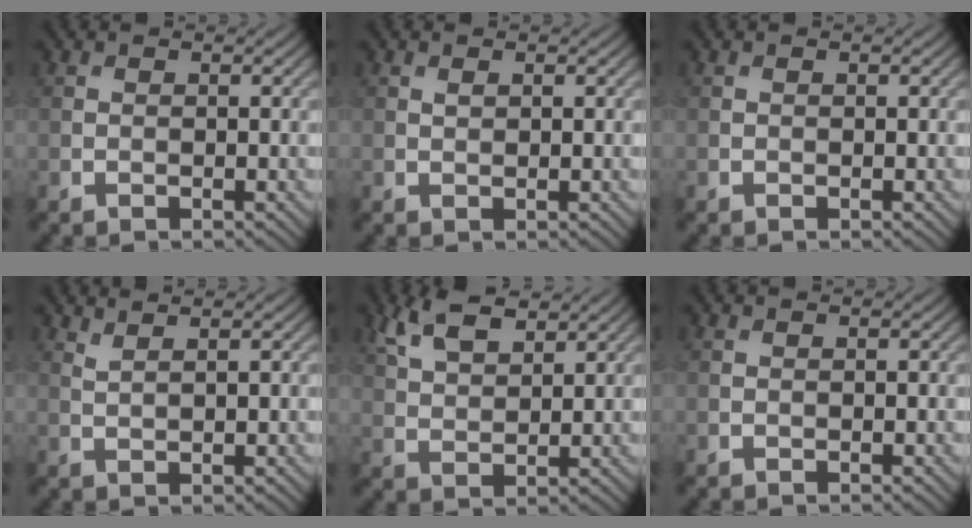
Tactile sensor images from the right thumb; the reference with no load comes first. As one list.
[{"total": 0.6, "force": [0.4, 0.3, 0.4], "torque": [-0.010, -0.002, 0.008]}, {"total": 0.0}, {"total": 1.8, "force": [1.5, 0.3, 1.0], "torque": [-0.019, -0.002, 0.027]}, {"total": 6.4, "force": [4.1, 2.6, 4.1], "torque": [-0.100, 0.008, 0.087]}, {"total": 0.0}]